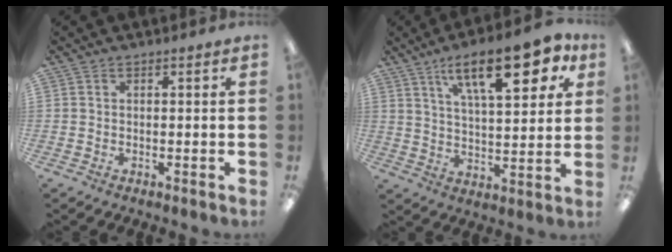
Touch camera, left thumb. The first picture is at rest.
{"total": 19.3, "force": [10.3, 7.6, 14.4], "torque": [-0.211, -0.035, 0.159]}